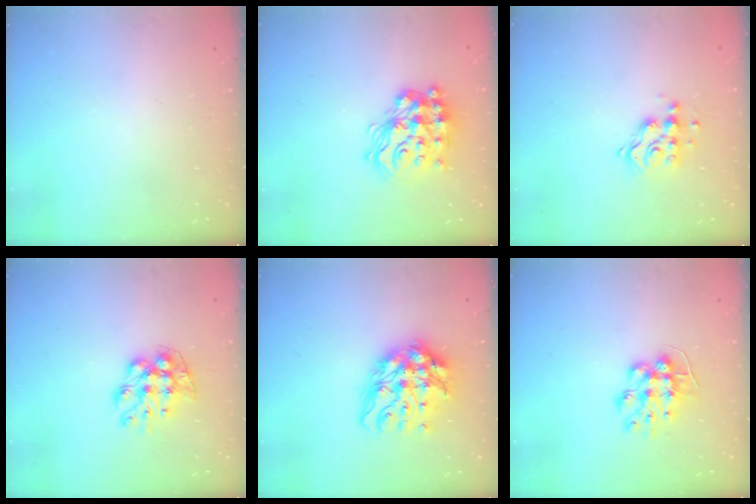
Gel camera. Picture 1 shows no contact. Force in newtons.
{"total": 17.8, "press": 17.8, "slide": 1.4}
{"total": 9.8, "press": 9.8, "slide": 0.7}
{"total": 9.5, "press": 9.4, "slide": 0.9}
{"total": 15.3, "press": 15.2, "slide": 2.0}
{"total": 9.8, "press": 9.8, "slide": 0.1}